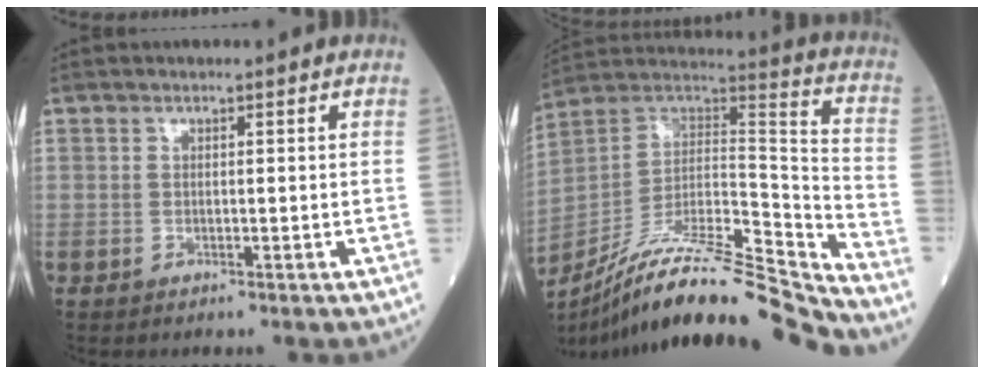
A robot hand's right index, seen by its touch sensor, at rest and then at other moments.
{"total": 24.3, "force": [-21.2, 0.6, 11.9], "torque": [-0.194, 0.003, -0.358]}